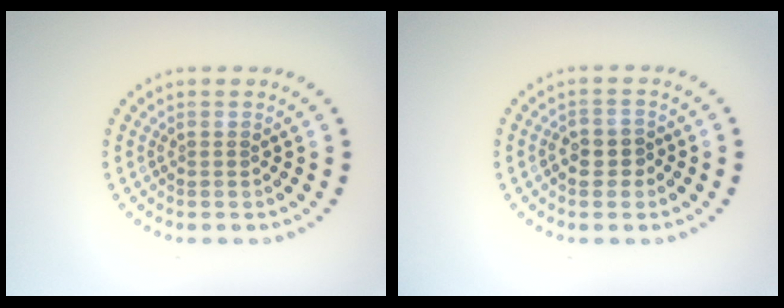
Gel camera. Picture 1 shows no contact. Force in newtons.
{"total": 2.3, "press": 2.2, "slide": 0.8}